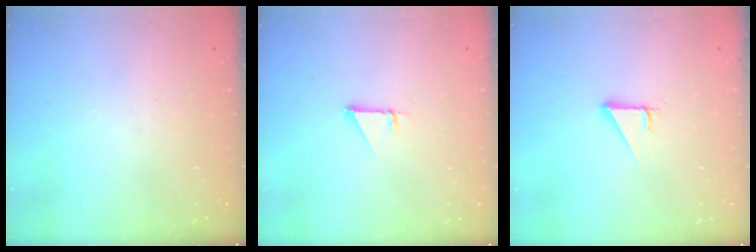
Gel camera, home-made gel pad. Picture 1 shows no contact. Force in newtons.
{"total": 1.0, "press": 1.0, "slide": 0.1}
{"total": 2.7, "press": 2.7, "slide": 0.3}